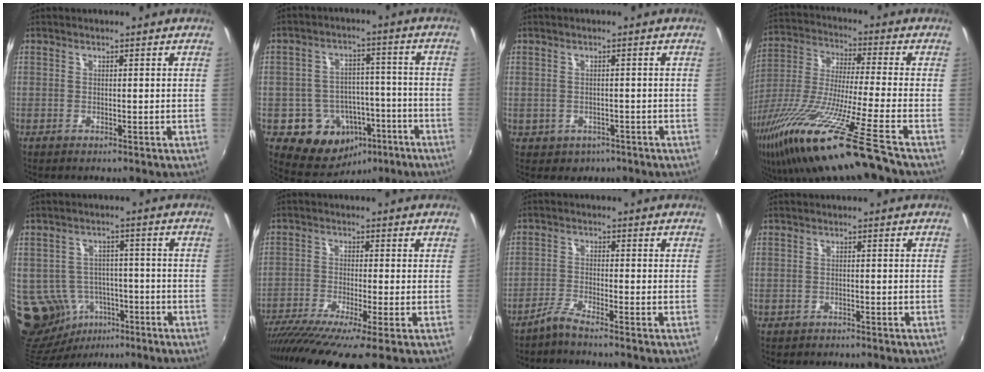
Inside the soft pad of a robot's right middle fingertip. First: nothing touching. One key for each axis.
{"total": 13.0, "fx": -6.3, "fy": 10.2, "fz": 5.0, "tx": -0.114, "ty": 0.031, "tz": -0.063}
{"total": 2.6, "fx": -0.9, "fy": 2.4, "fz": 0.7, "tx": -0.022, "ty": -0.002, "tz": -0.003}
{"total": 20.9, "fx": -14.0, "fy": -1.2, "fz": 15.4, "tx": -0.284, "ty": -0.070, "tz": -0.253}
{"total": 11.2, "fx": -4.3, "fy": 9.1, "fz": 4.9, "tx": -0.125, "ty": 0.004, "tz": -0.043}
{"total": 10.8, "fx": -8.0, "fy": -0.2, "fz": 7.2, "tx": -0.153, "ty": -0.049, "tz": -0.142}
{"total": 2.6, "fx": -2.3, "fy": -0.9, "fz": 0.8, "tx": -0.031, "ty": -0.003, "tz": -0.050}
{"total": 1.0, "fx": -0.9, "fy": 0.3, "fz": -0.1, "tx": -0.004, "ty": -0.003, "tz": -0.013}